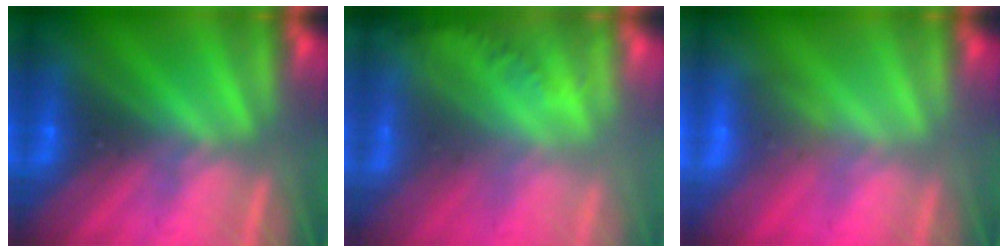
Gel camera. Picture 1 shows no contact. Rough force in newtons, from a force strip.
{"total": 1.2}
{"total": 2.9}